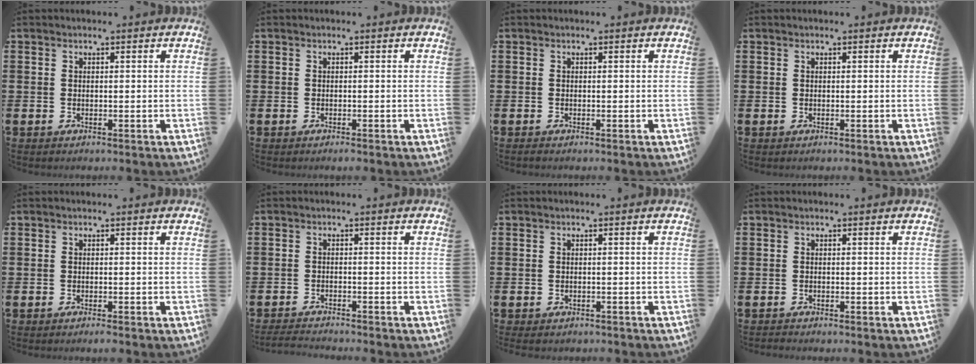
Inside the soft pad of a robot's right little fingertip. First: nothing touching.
{"total": 0.6, "force": [-0.3, 0.1, 0.4], "torque": [-0.009, -0.003, -0.006]}
{"total": 0.0}
{"total": 0.0}
{"total": 0.7, "force": [-0.5, 0.1, 0.5], "torque": [-0.009, -0.004, -0.009]}
{"total": 1.7, "force": [-1.6, 0.0, 0.3], "torque": [-0.007, 0.004, -0.033]}
{"total": 0.7, "force": [-0.6, 0.2, 0.3], "torque": [-0.007, 0.000, -0.013]}
{"total": 0.0}